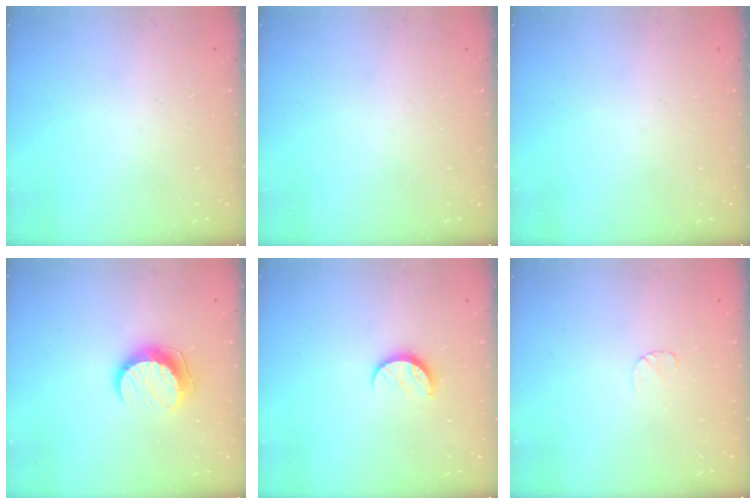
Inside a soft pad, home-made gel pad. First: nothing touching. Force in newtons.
{"total": 0.0}
{"total": 0.0}
{"total": 10.4, "press": 10.4, "slide": 0.2}
{"total": 7.0, "press": 7.0, "slide": 0.6}
{"total": 3.8, "press": 3.8, "slide": 0.4}